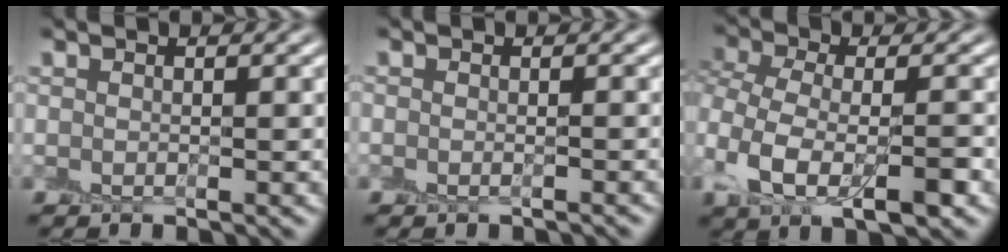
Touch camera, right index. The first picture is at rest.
{"total": 0.7, "force": [-0.6, 0.3, 0.2], "torque": [-0.004, -0.007, -0.009]}
{"total": 6.9, "force": [-1.6, 3.7, 5.6], "torque": [-0.118, 0.002, -0.039]}